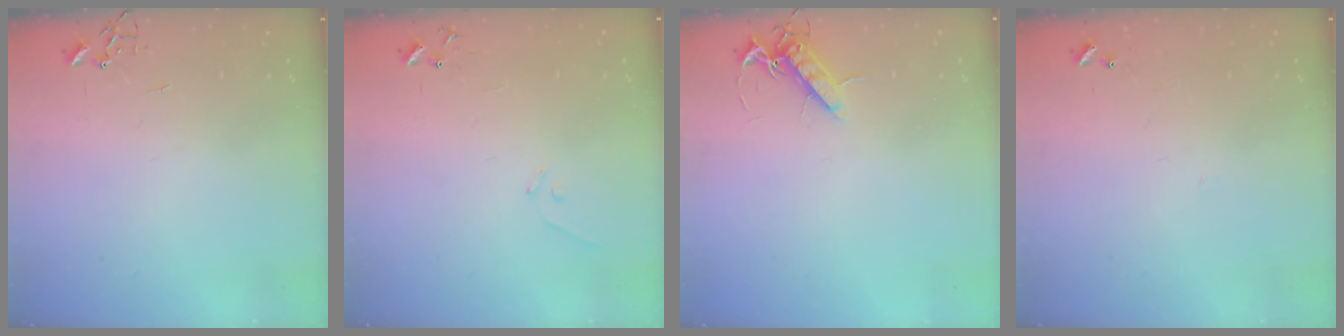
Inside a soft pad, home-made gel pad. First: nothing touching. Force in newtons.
{"total": 7.4, "press": 7.3, "slide": 0.6}
{"total": 9.3, "press": 9.2, "slide": 1.3}
{"total": 4.5, "press": 4.4, "slide": 0.4}